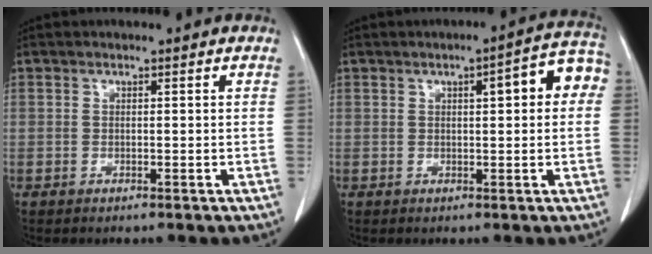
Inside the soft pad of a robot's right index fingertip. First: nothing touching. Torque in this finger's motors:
{"motor_torque": [0.25, 0.16, 0.17, 0.02]}